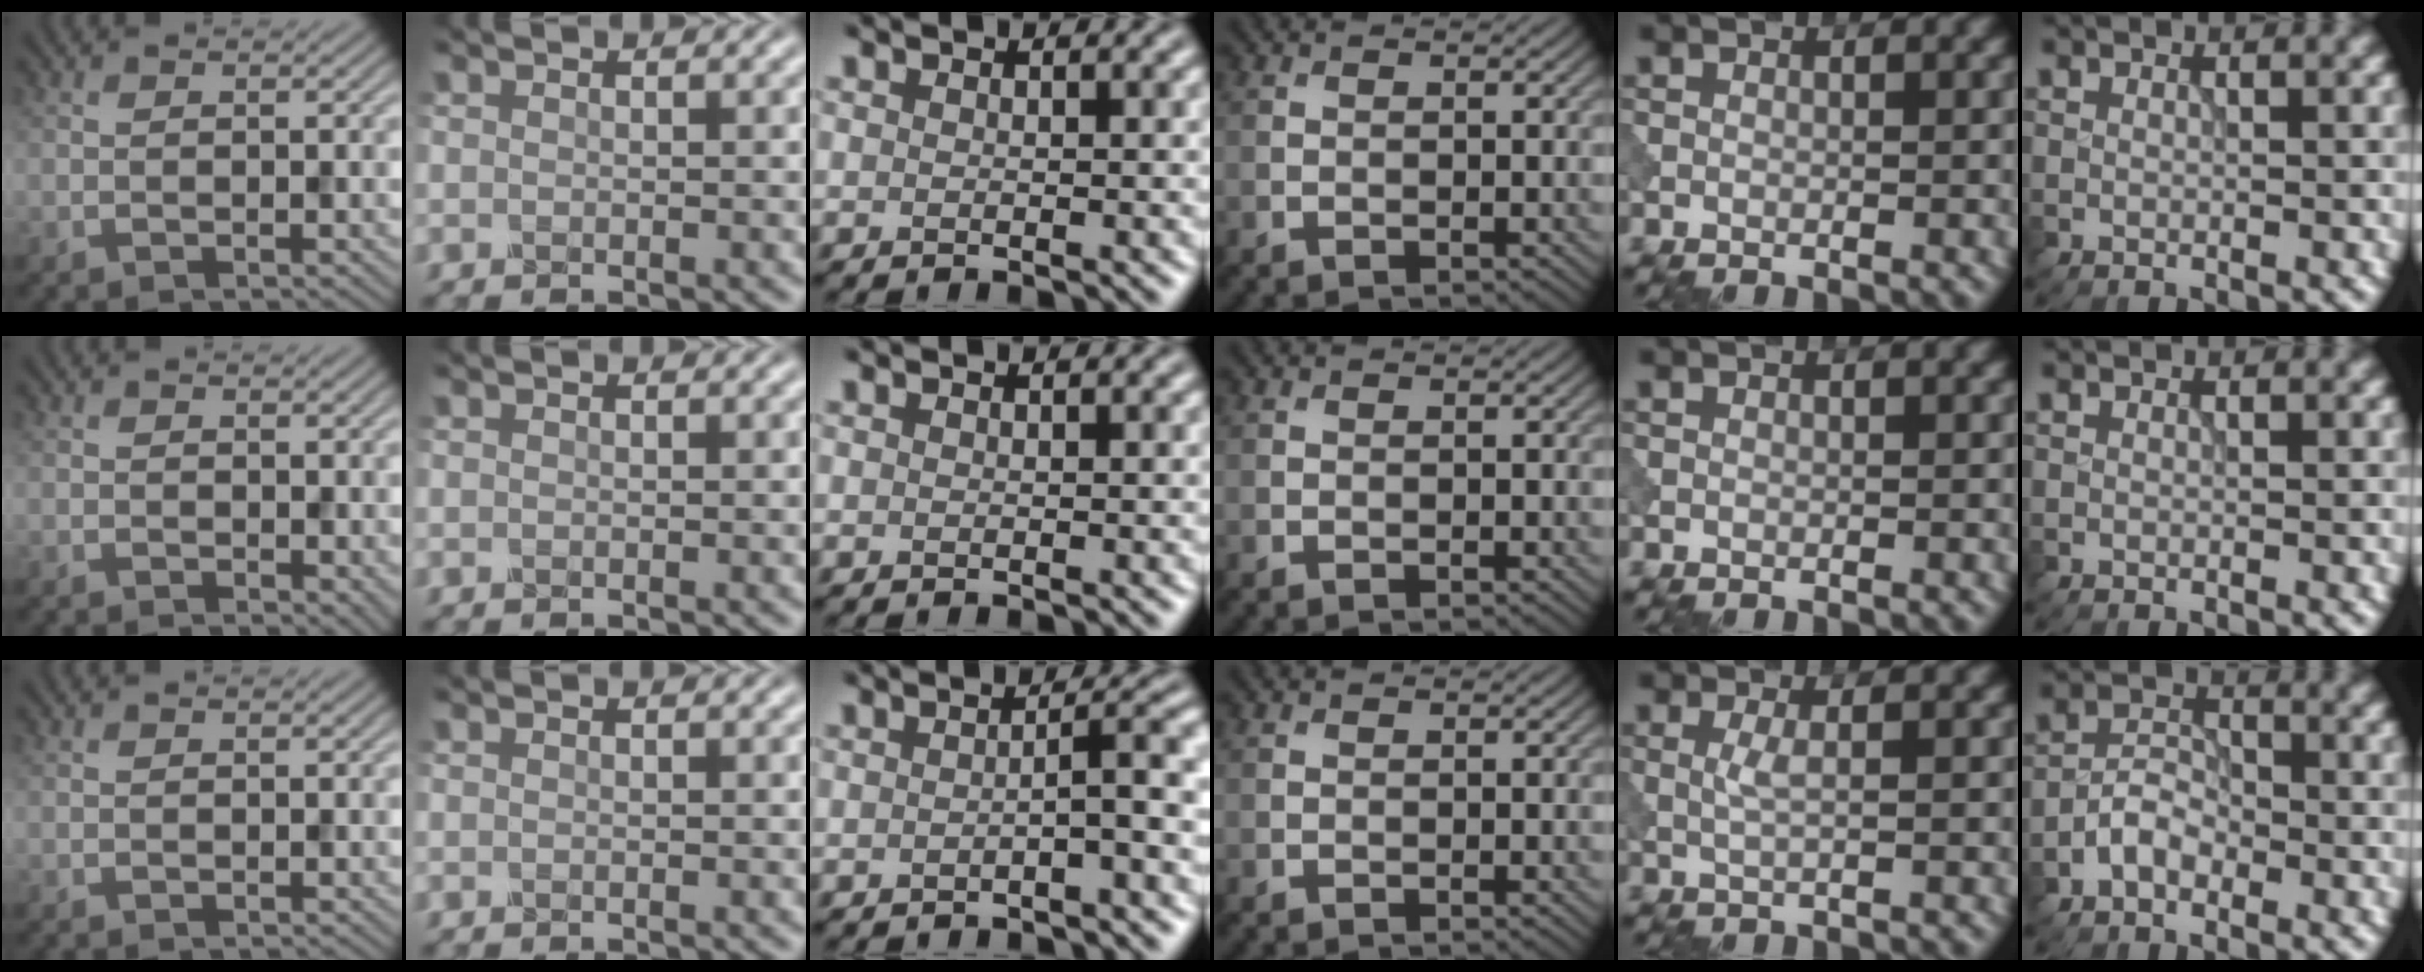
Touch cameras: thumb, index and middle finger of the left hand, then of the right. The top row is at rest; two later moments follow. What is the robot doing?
{"motion": "dispense", "object": "dispenser bottle"}